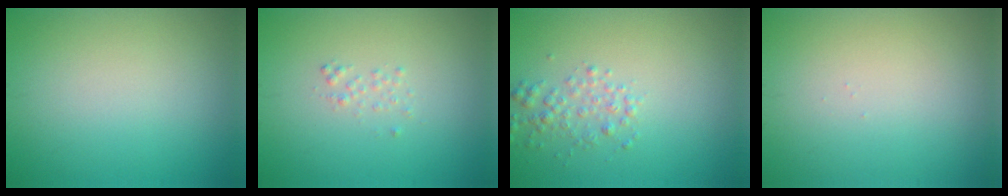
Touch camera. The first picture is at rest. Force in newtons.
{"total": 0.7, "press": 0.7, "slide": 0.1}
{"total": 1.9, "press": 1.9, "slide": 0.1}
{"total": 0.0}